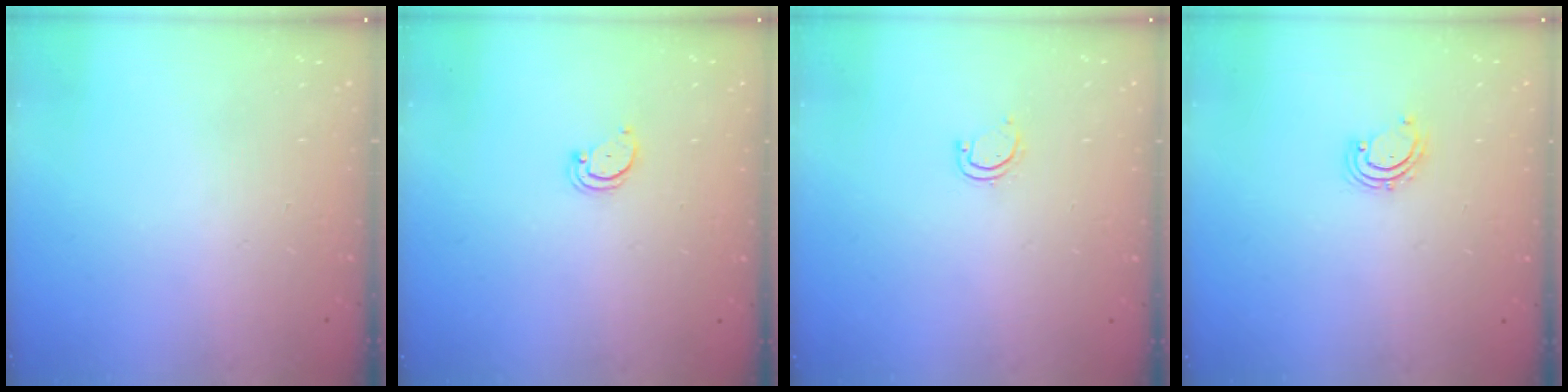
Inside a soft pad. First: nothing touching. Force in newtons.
{"total": 2.5, "press": 2.5, "slide": 0.3}
{"total": 4.1, "press": 4.1, "slide": 0.3}
{"total": 2.9, "press": 2.9, "slide": 0.4}